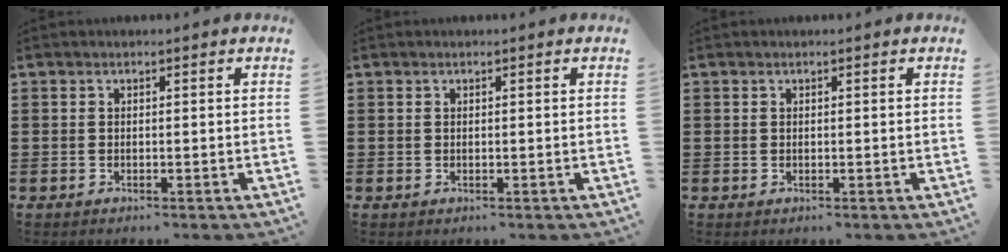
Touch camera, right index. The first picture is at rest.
{"total": 0.0}
{"total": 0.0}